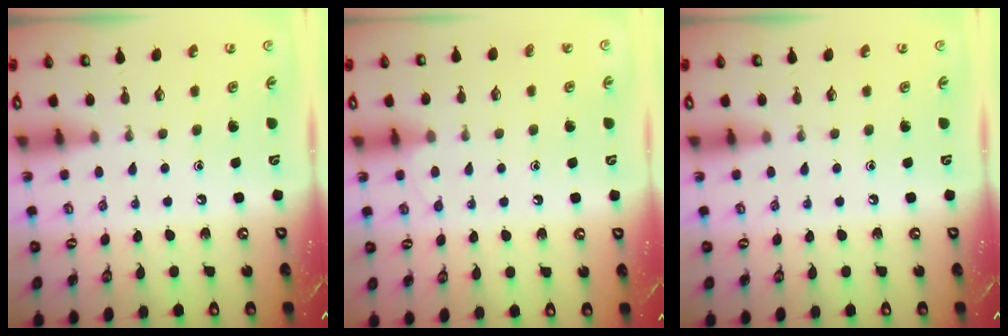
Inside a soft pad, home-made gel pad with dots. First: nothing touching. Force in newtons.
{"total": 3.9, "press": 3.9, "slide": 0.3}
{"total": 0.0}